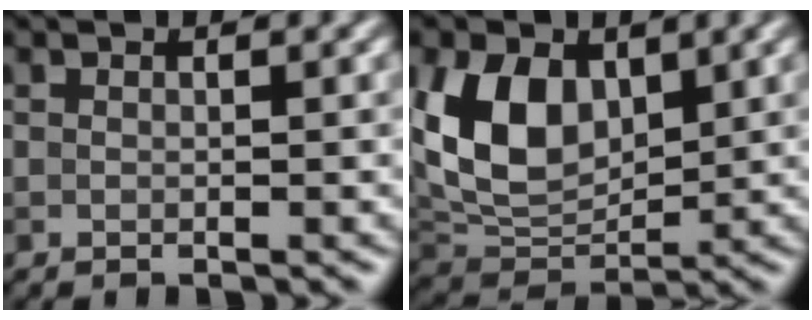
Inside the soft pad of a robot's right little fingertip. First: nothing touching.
{"total": 8.2, "force": [2.2, 5.4, 5.8], "torque": [-0.117, -0.007, 0.042]}